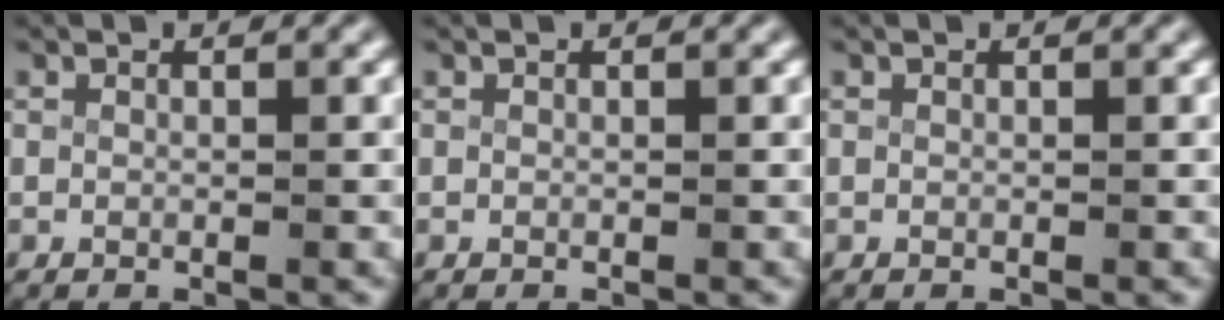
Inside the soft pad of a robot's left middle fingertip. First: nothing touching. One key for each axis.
{"total": 0.0}
{"total": 0.0}